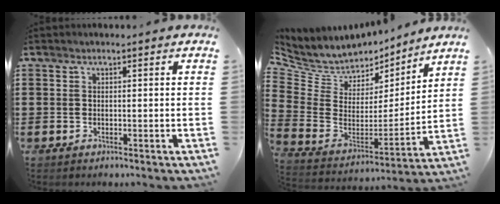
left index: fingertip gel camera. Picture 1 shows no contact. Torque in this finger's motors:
{"motor_torque": [2.14, 0.00, 0.08, 0.00]}